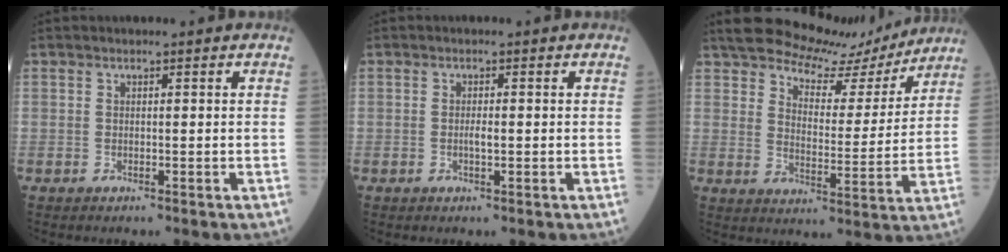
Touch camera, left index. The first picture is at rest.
{"total": 1.3, "force": [-0.2, 0.3, 1.3], "torque": [-0.026, -0.001, -0.003]}
{"total": 12.9, "force": [11.7, 4.1, 3.7], "torque": [-0.059, 0.002, 0.160]}